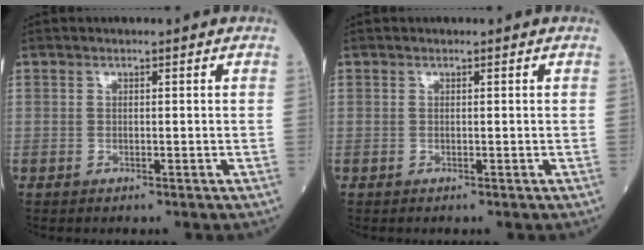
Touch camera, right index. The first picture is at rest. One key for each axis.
{"total": 0.0}